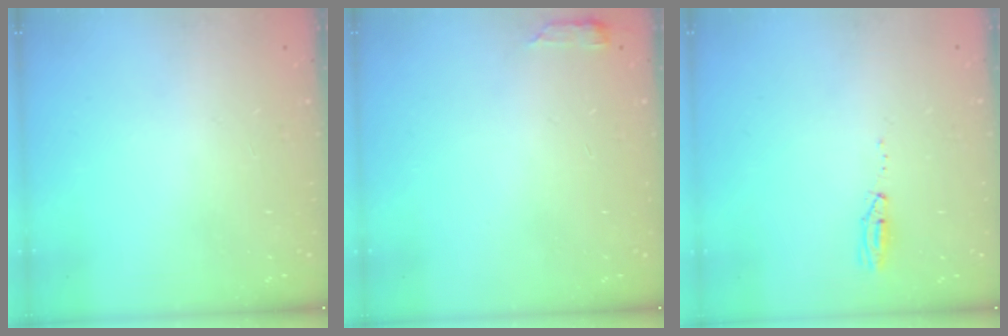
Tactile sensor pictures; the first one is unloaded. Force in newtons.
{"total": 2.9, "press": 2.8, "slide": 0.6}
{"total": 3.5, "press": 2.9, "slide": 2.0}